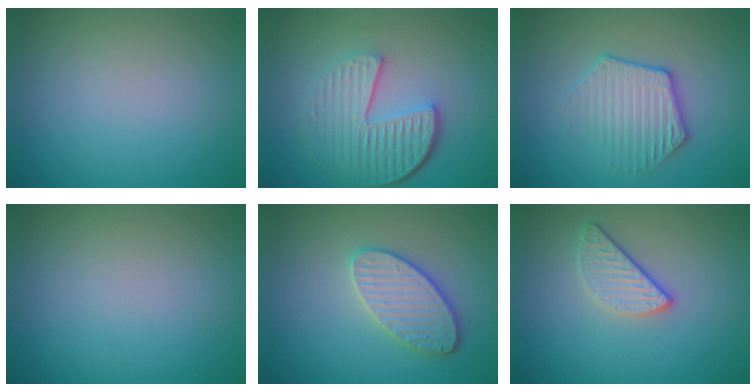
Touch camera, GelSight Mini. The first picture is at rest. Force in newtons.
{"total": 6.1, "press": 4.3, "slide": 4.3}
{"total": 3.4, "press": 3.1, "slide": 1.4}
{"total": 0.0}
{"total": 3.6, "press": 3.5, "slide": 0.6}
{"total": 2.7, "press": 2.3, "slide": 1.3}